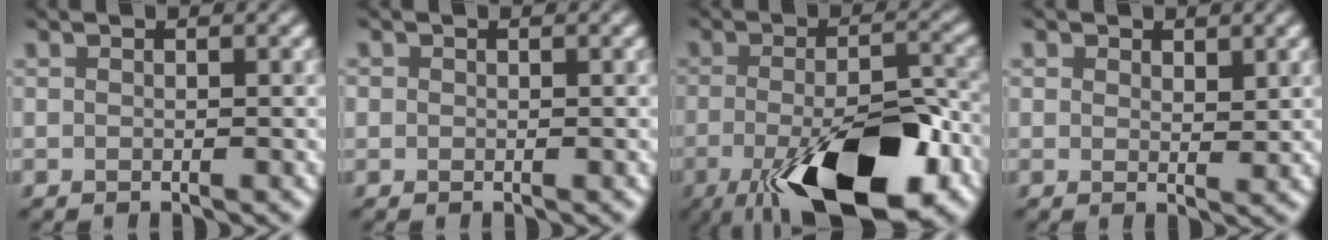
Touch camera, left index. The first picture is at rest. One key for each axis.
{"total": 0.7, "fx": -0.2, "fy": 0.1, "fz": -0.6, "tx": 0.003, "ty": 0.004, "tz": 0.005}
{"total": 13.7, "fx": -7.0, "fy": 4.9, "fz": 10.7, "tx": -0.170, "ty": -0.025, "tz": -0.100}
{"total": 0.7, "fx": 0.3, "fy": 0.6, "fz": 0.1, "tx": -0.005, "ty": -0.003, "tz": 0.021}